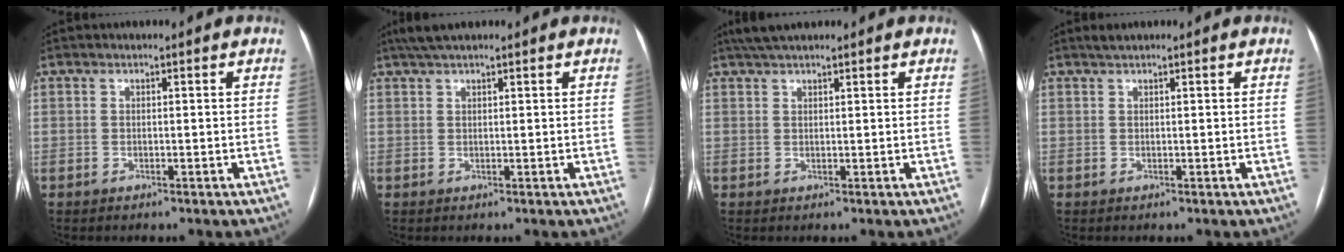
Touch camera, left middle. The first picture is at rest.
{"total": 4.3, "force": [3.4, 0.7, 2.4], "torque": [-0.043, 0.029, 0.062]}
{"total": 4.8, "force": [4.0, 0.8, 2.5], "torque": [-0.043, 0.032, 0.071]}
{"total": 1.0, "force": [0.9, 0.1, 0.5], "torque": [-0.011, 0.009, 0.020]}